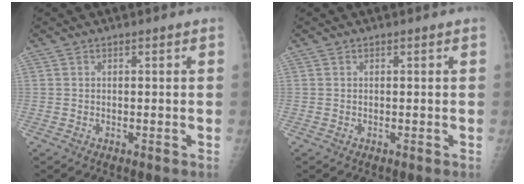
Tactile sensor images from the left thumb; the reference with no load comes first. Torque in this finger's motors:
{"motor_torque": [0.00, 0.00, -0.15, -0.14, 0.00]}